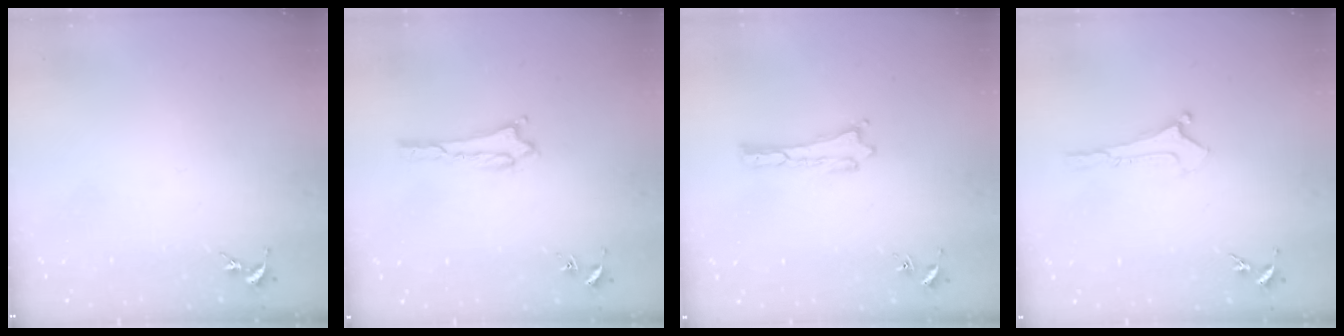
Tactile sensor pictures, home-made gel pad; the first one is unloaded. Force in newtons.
{"total": 1.4, "press": 1.4, "slide": 0.0}
{"total": 0.0}
{"total": 0.0}